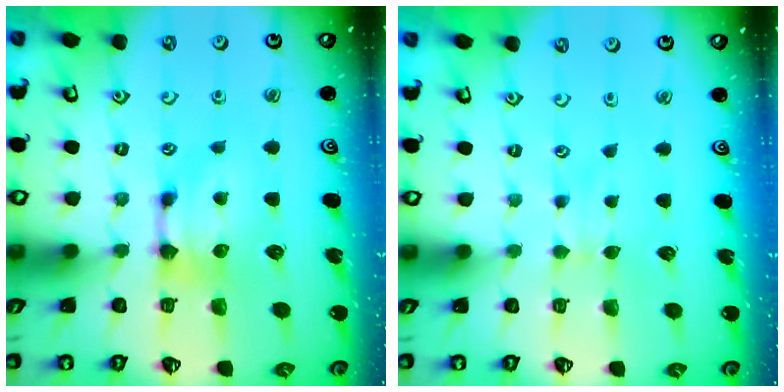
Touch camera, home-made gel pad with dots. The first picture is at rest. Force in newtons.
{"total": 2.8, "press": 2.8, "slide": 0.3}